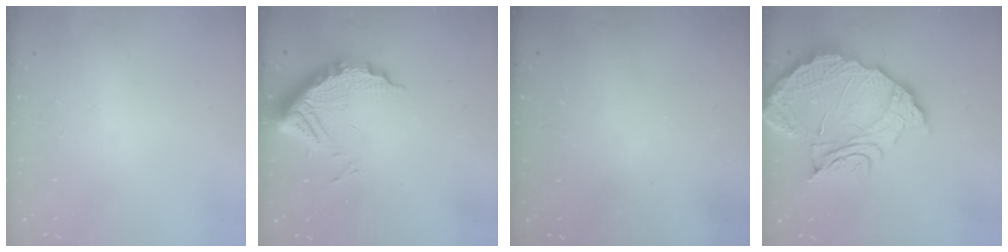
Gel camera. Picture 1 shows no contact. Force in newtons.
{"total": 11.0, "press": 11.0, "slide": 1.0}
{"total": 3.3, "press": 3.3, "slide": 0.1}
{"total": 17.1, "press": 17.0, "slide": 1.5}